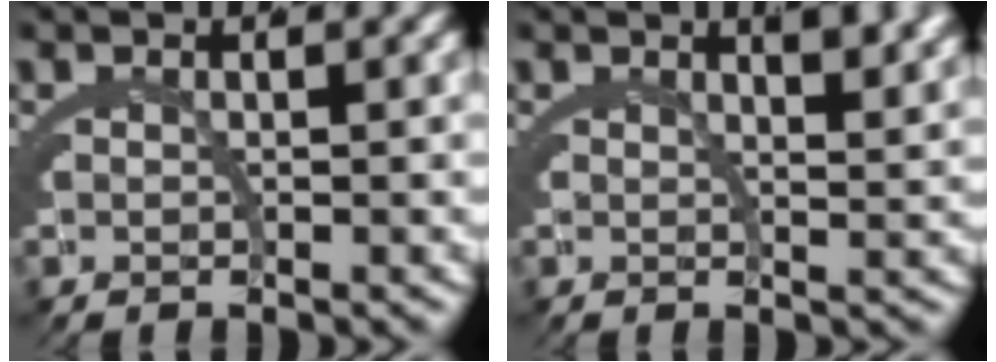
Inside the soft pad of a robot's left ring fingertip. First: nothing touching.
{"total": 2.0, "force": [1.5, -0.2, 1.4], "torque": [-0.013, -0.002, 0.024]}